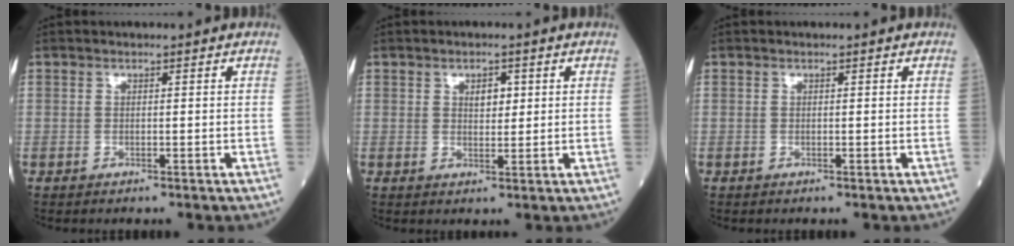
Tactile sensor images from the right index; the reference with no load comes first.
{"total": 2.5, "force": [0.9, 1.4, 1.9], "torque": [-0.027, 0.000, 0.014]}
{"total": 0.0}